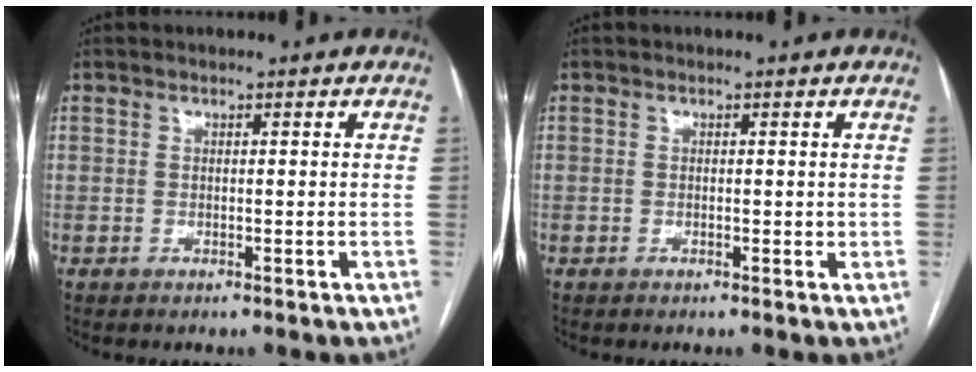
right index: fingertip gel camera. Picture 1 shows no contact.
{"total": 0.7, "force": [0.0, 0.4, 0.6], "torque": [-0.007, 0.000, -0.001]}